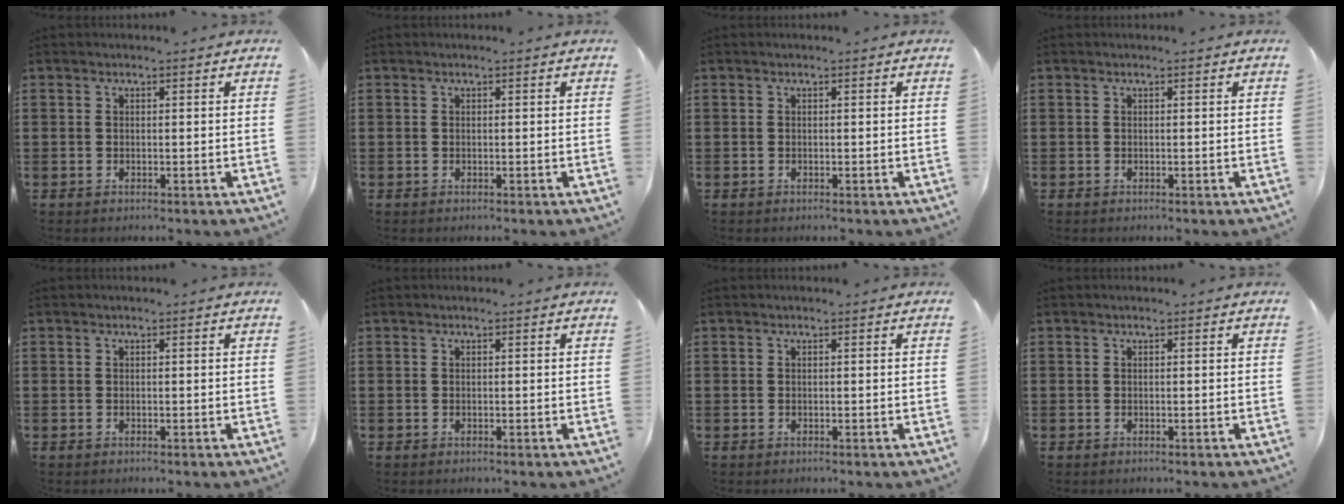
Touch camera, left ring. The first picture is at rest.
{"total": 0.0}
{"total": 0.0}
{"total": 0.0}
{"total": 0.0}
{"total": 0.0}
{"total": 0.0}
{"total": 0.0}